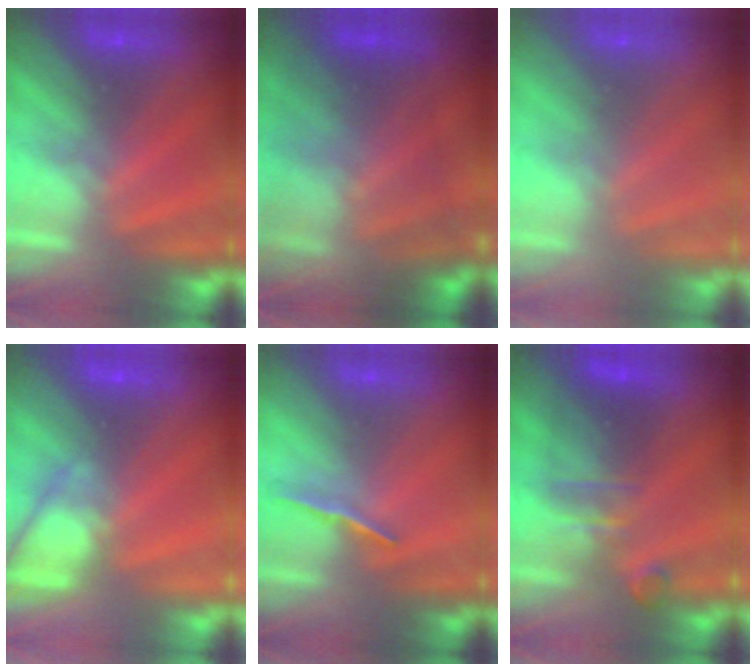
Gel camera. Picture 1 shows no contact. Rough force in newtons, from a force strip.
{"total": 7.6}
{"total": 10.8}
{"total": 5.6}
{"total": 1.0}
{"total": 7.1}